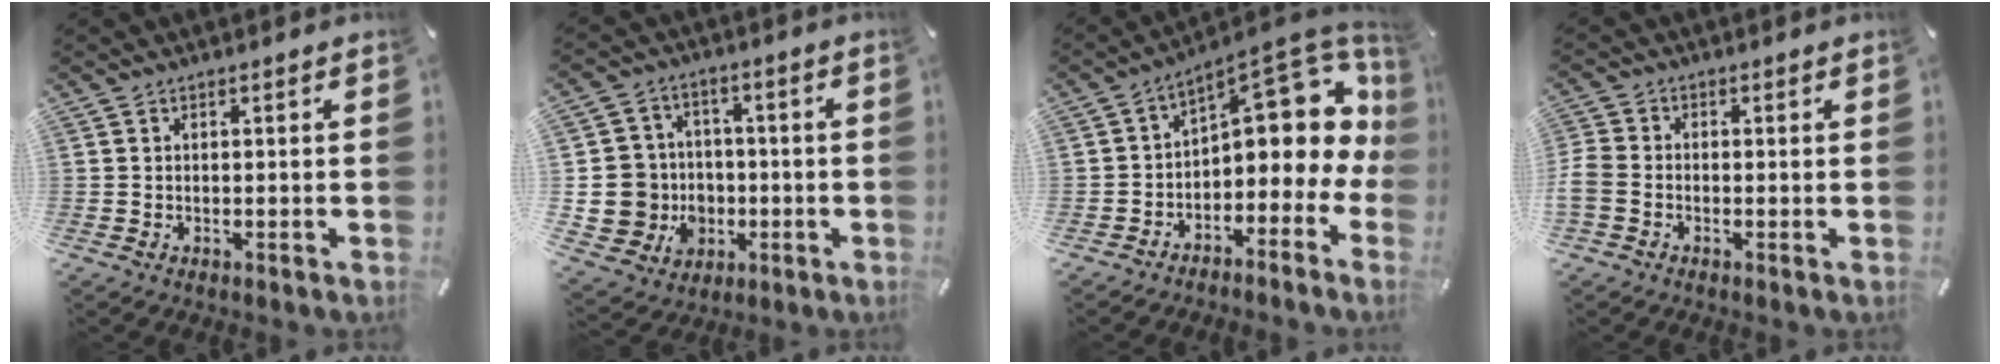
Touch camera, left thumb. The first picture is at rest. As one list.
[{"total": 11.6, "force": [-1.7, 11.2, 2.5], "torque": [-0.070, 0.014, -0.021]}, {"total": 11.8, "force": [5.7, 6.5, 8.1], "torque": [-0.092, -0.059, 0.092]}, {"total": 3.5, "force": [-1.2, 2.7, 1.9], "torque": [-0.044, 0.006, -0.023]}]